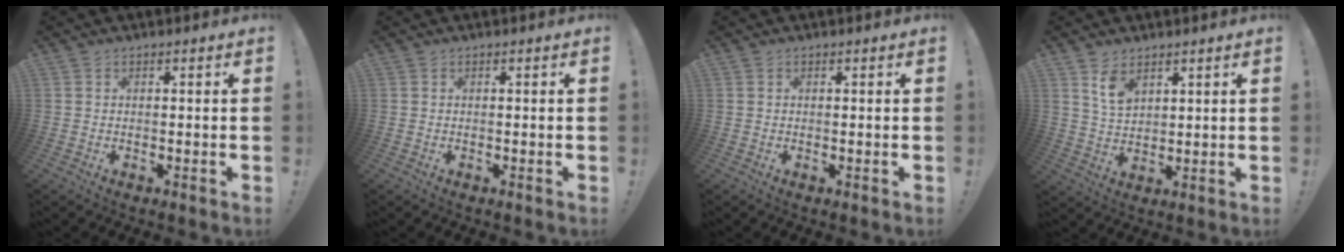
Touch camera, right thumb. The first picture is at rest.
{"total": 0.0}
{"total": 0.0}
{"total": 7.1, "force": [4.6, 4.2, 3.4], "torque": [-0.051, -0.025, 0.085]}